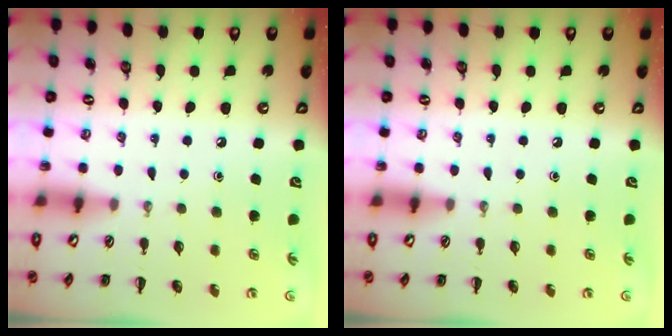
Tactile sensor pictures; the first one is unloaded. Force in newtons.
{"total": 0.0}